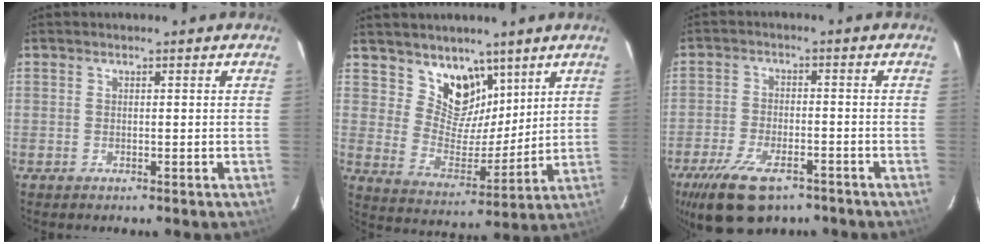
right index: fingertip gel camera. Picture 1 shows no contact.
{"total": 10.6, "force": [7.2, 6.7, 4.0], "torque": [-0.063, -0.012, 0.136]}
{"total": 12.8, "force": [-8.6, 5.7, 7.6], "torque": [-0.171, -0.022, -0.147]}